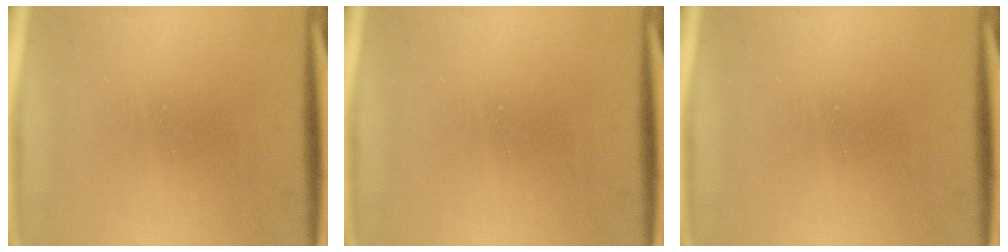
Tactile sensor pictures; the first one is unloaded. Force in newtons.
{"total": 0.0}
{"total": 0.0}